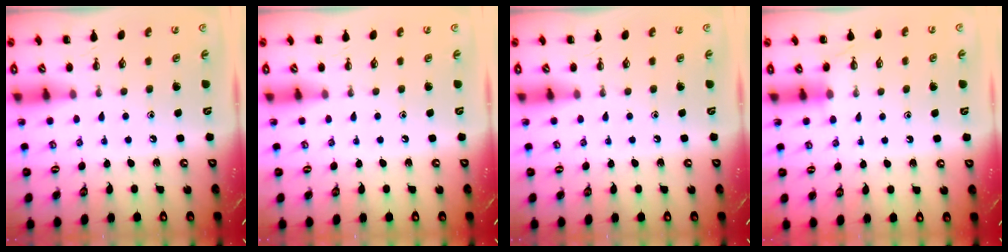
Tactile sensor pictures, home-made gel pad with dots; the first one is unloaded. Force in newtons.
{"total": 0.0}
{"total": 0.0}
{"total": 4.1, "press": 3.9, "slide": 1.0}